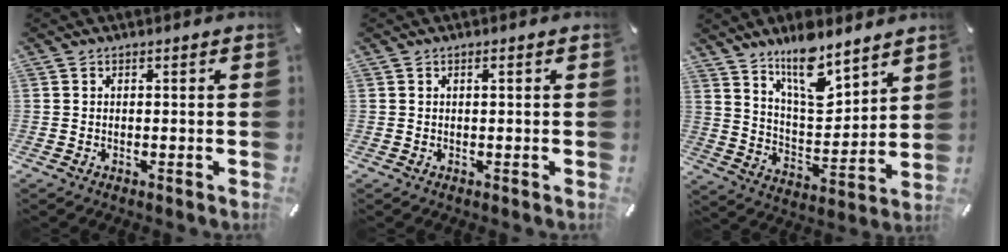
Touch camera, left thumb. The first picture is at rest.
{"total": 0.8, "force": [0.2, 0.1, 0.7], "torque": [-0.014, 0.002, 0.004]}
{"total": 13.8, "force": [10.7, 5.5, 6.8], "torque": [-0.119, -0.070, 0.193]}